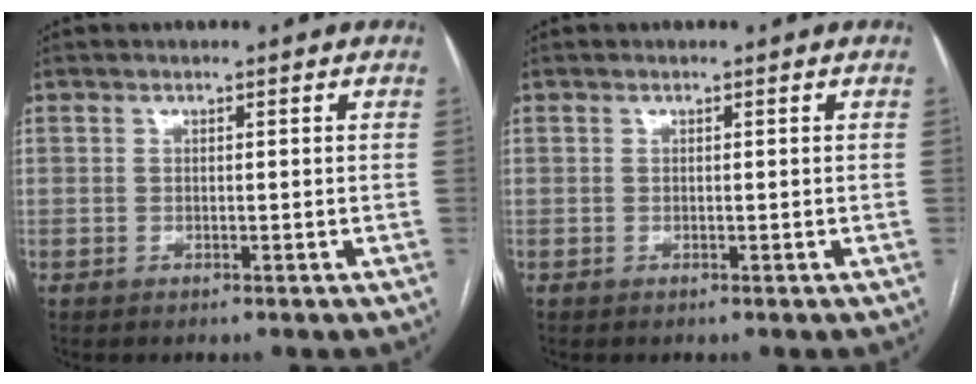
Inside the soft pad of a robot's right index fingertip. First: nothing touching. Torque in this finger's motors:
{"motor_torque": [0.00, 0.00, 0.00, 0.00]}